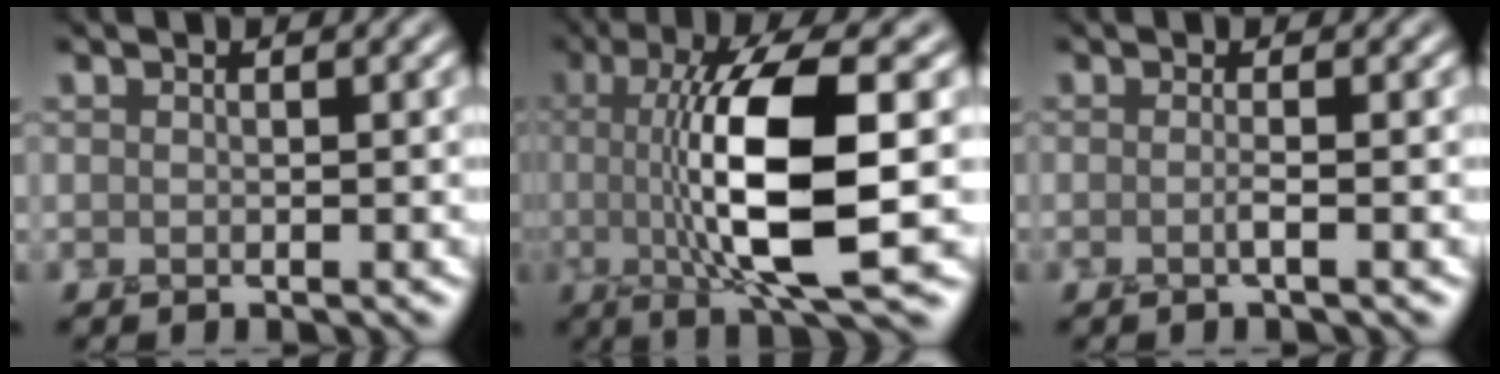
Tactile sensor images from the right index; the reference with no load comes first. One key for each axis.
{"total": 10.8, "fx": -0.1, "fy": 2.8, "fz": 10.5, "tx": -0.174, "ty": -0.005, "tz": 0.002}
{"total": 1.0, "fx": -0.3, "fy": 0.2, "fz": 1.0, "tx": -0.013, "ty": -0.006, "tz": -0.011}